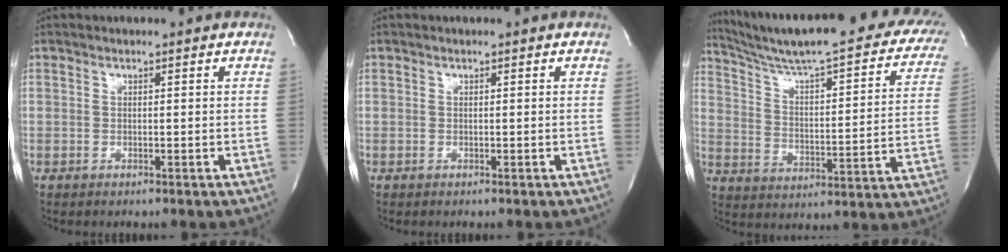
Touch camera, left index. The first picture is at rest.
{"total": 0.0}
{"total": 28.8, "force": [24.2, 3.8, 15.1], "torque": [-0.221, -0.040, 0.315]}